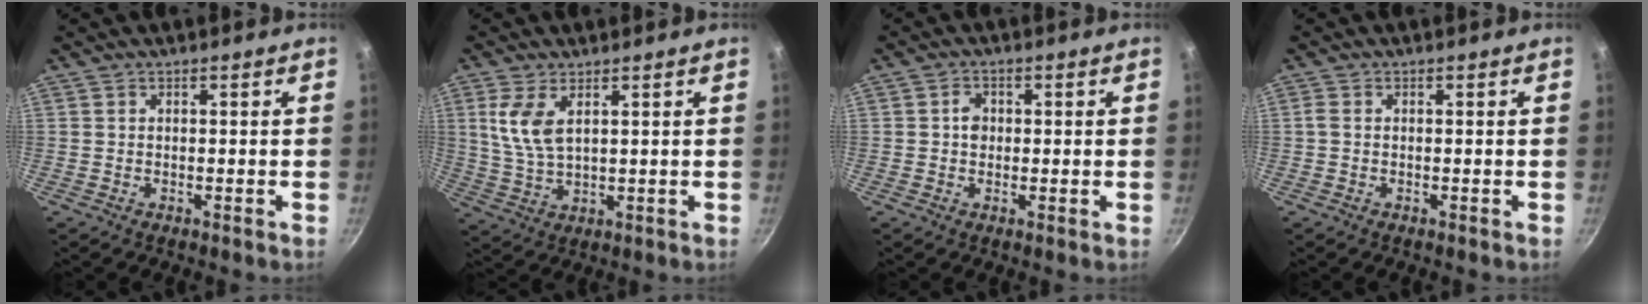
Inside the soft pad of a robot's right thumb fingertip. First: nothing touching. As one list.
[{"total": 7.1, "force": [2.6, 3.4, 5.6], "torque": [-0.111, -0.018, 0.057]}, {"total": 2.6, "force": [0.2, 2.2, 1.5], "torque": [-0.011, 0.006, -0.001]}, {"total": 0.9, "force": [-0.1, 0.6, 0.7], "torque": [-0.015, 0.002, -0.005]}]